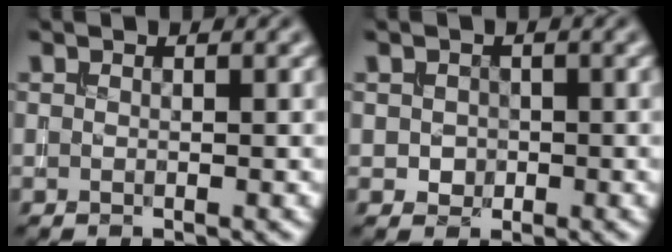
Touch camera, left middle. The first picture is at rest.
{"total": 1.0, "force": [-0.1, 1.0, 0.2], "torque": [-0.004, -0.002, -0.002]}